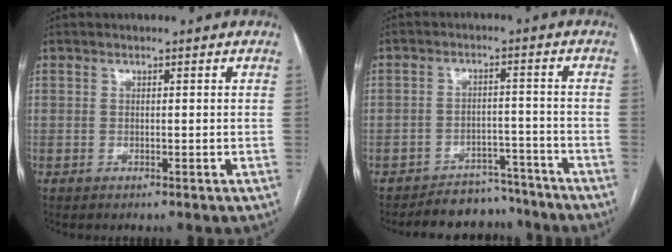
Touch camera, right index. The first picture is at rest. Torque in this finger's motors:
{"motor_torque": [-0.41, 0.31, -0.60, -0.10]}